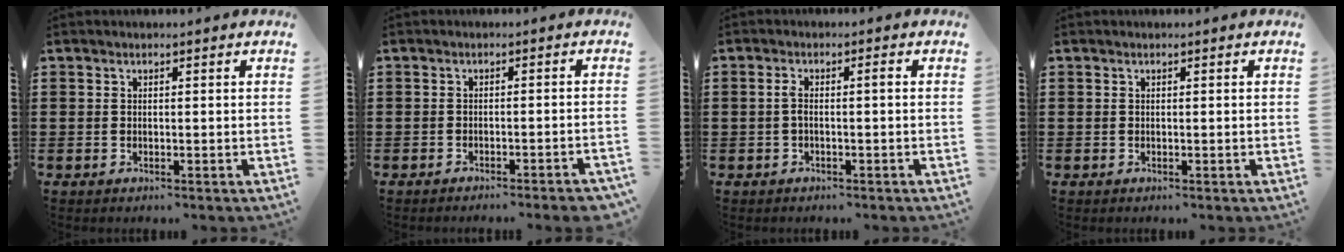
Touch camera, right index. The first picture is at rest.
{"total": 2.2, "force": [-1.8, -0.2, 1.1], "torque": [-0.018, 0.001, -0.036]}
{"total": 2.0, "force": [-0.3, 0.2, 2.0], "torque": [-0.051, -0.004, -0.012]}
{"total": 0.0}